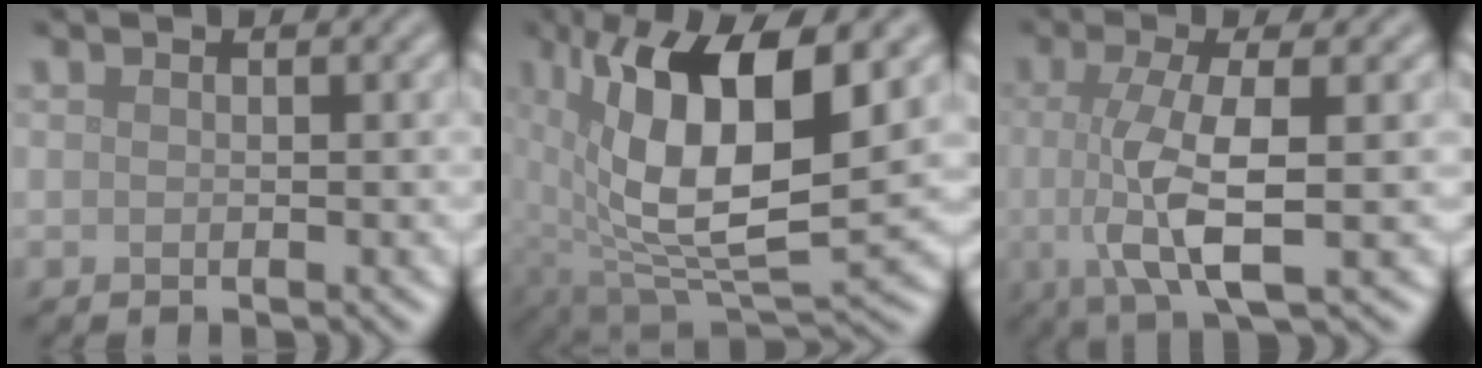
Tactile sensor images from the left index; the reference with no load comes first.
{"total": 14.0, "force": [3.4, 6.0, 12.2], "torque": [-0.220, -0.006, 0.065]}
{"total": 6.6, "force": [-0.5, 1.9, 6.3], "torque": [-0.116, -0.005, -0.011]}